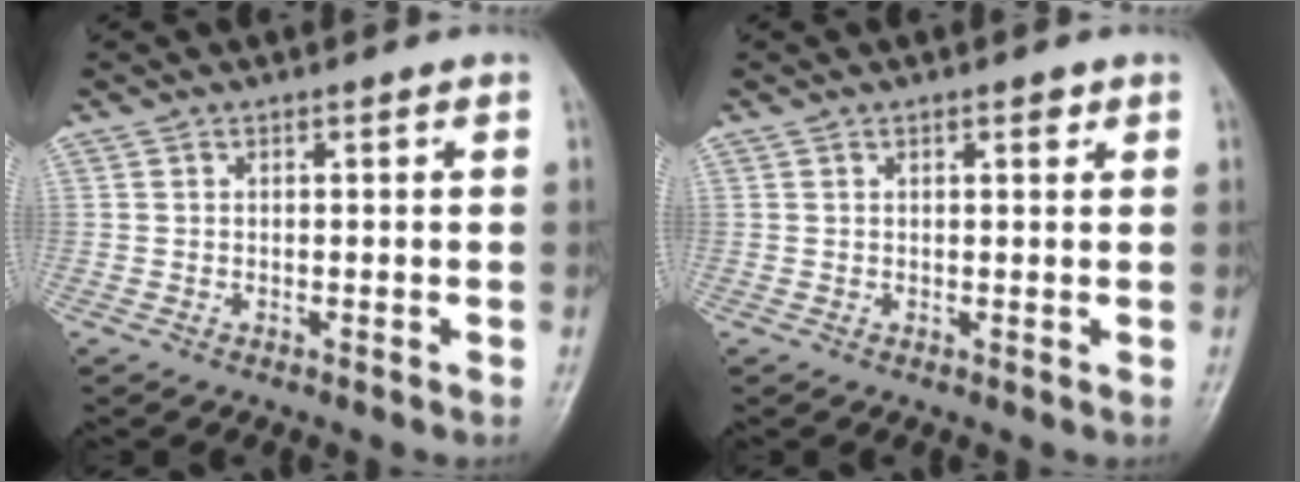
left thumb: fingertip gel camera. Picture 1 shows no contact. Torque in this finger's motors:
{"motor_torque": [-0.06, 0.00, -0.18, -0.06, 0.04]}